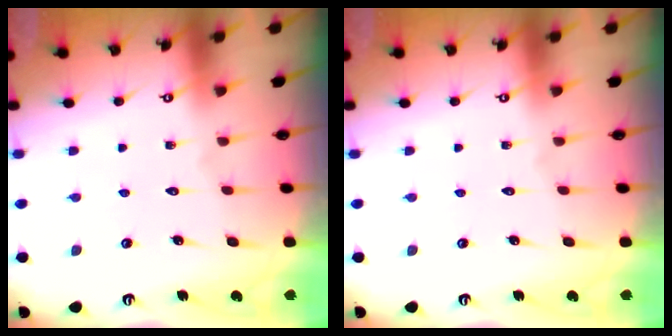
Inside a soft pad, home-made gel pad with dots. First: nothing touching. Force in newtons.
{"total": 0.0}